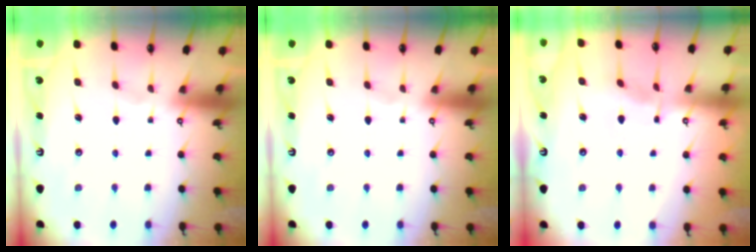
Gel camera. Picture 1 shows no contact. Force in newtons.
{"total": 0.0}
{"total": 3.2, "press": 3.1, "slide": 0.3}